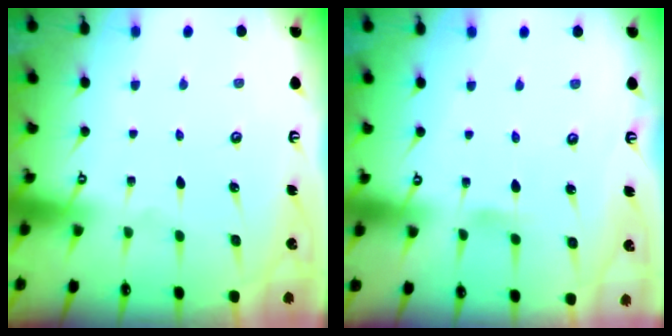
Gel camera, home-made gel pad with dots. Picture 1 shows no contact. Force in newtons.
{"total": 2.8, "press": 2.7, "slide": 0.5}